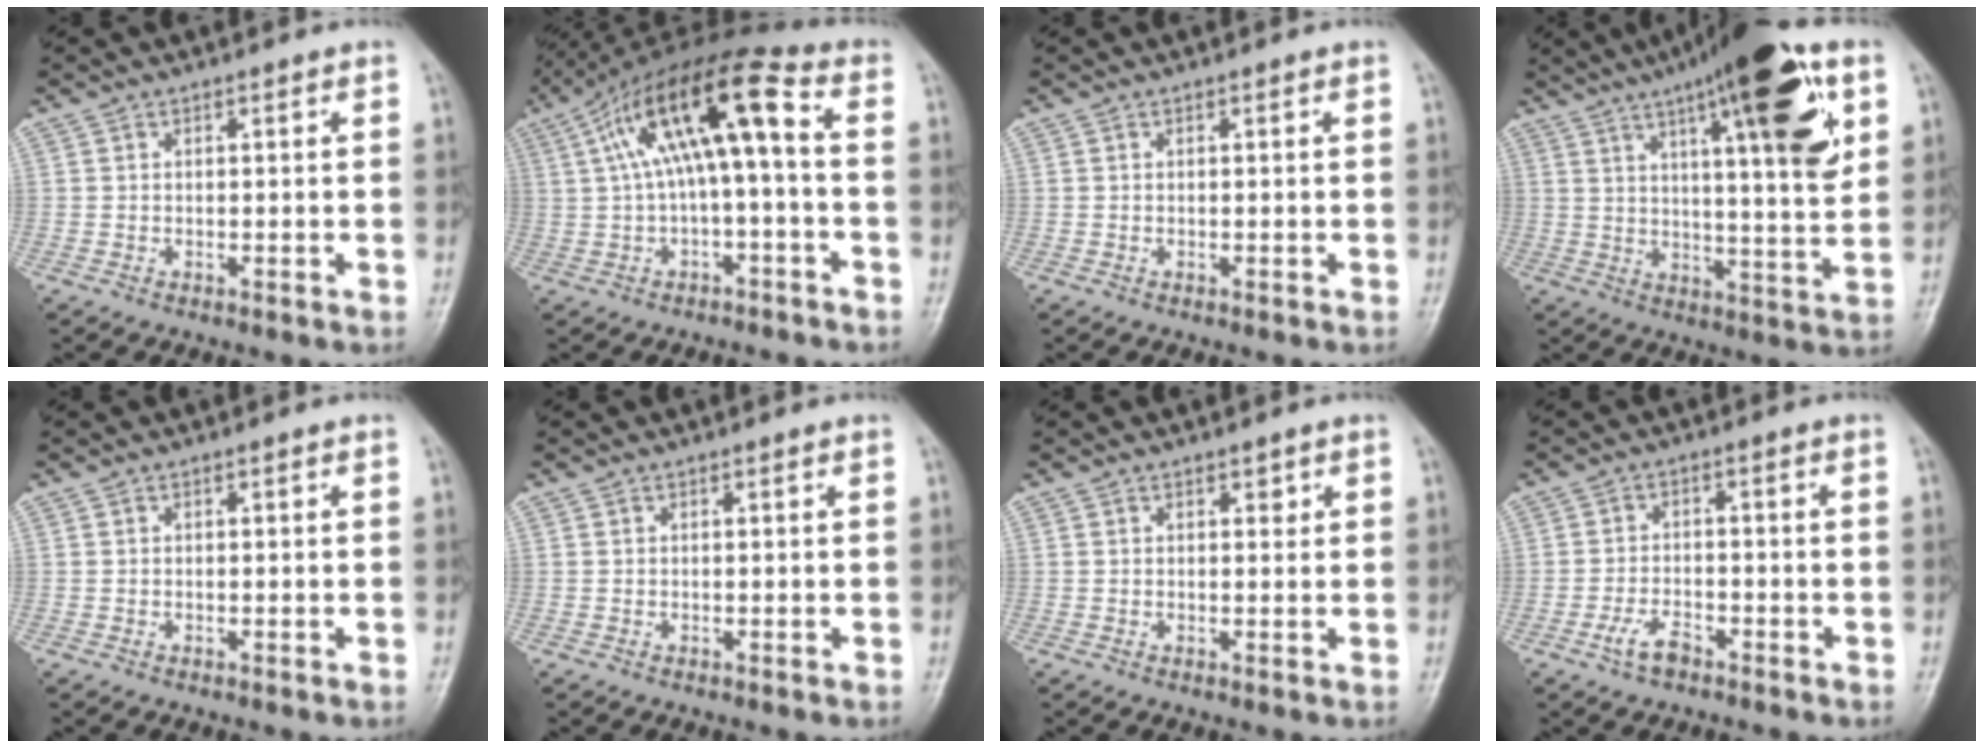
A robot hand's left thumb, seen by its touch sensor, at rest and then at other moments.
{"total": 13.7, "force": [1.2, 4.0, 13.1], "torque": [-0.249, 0.060, 0.021]}
{"total": 0.0}
{"total": 21.0, "force": [9.2, 5.1, 18.2], "torque": [-0.243, -0.020, 0.130]}
{"total": 0.0}
{"total": 0.0}
{"total": 1.3, "force": [0.7, 0.8, 0.8], "torque": [0.000, -0.001, 0.007]}
{"total": 4.2, "force": [-2.7, 1.9, 2.6], "torque": [-0.054, 0.020, -0.051]}